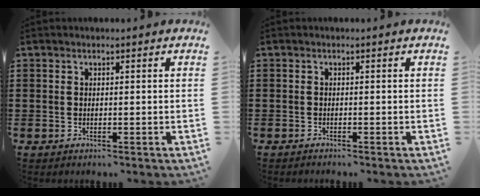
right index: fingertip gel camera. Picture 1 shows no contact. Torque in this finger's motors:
{"motor_torque": [-1.07, 1.07, -0.07, -0.02]}